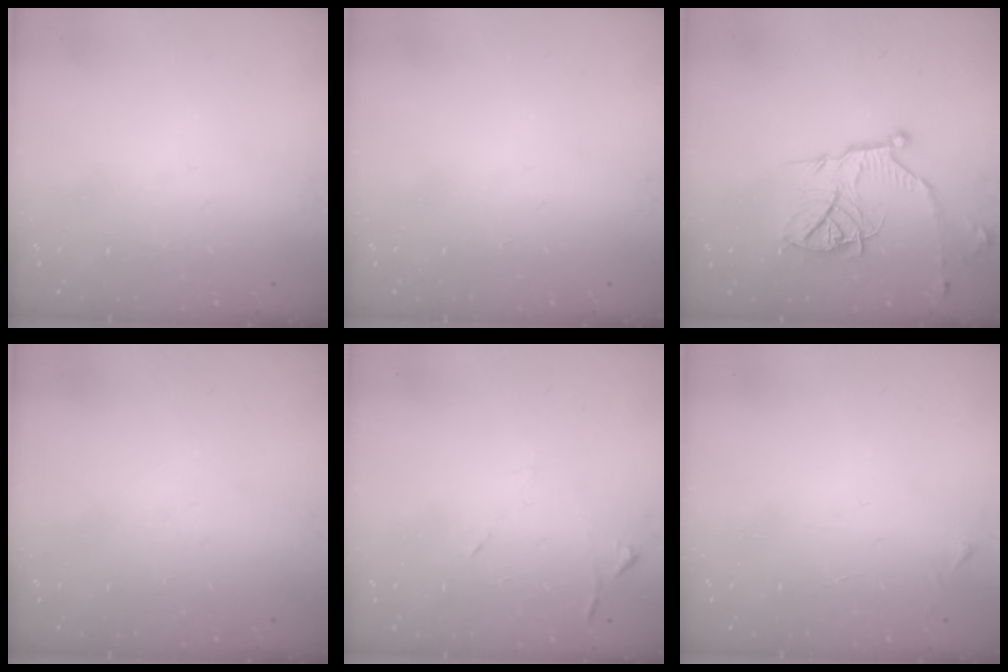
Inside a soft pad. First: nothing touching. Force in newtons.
{"total": 0.0}
{"total": 14.6, "press": 14.5, "slide": 1.3}
{"total": 0.0}
{"total": 6.7, "press": 6.7, "slide": 0.7}
{"total": 2.6, "press": 2.6, "slide": 0.3}